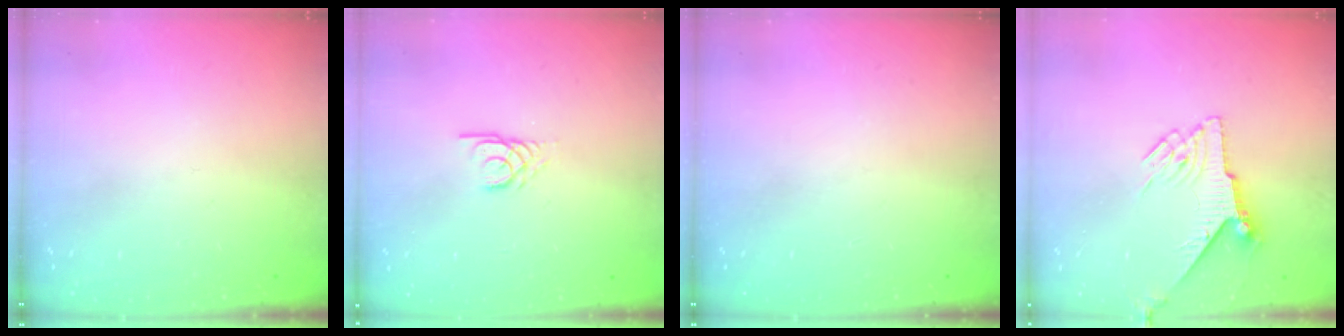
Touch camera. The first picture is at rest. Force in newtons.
{"total": 2.3, "press": 2.3, "slide": 0.2}
{"total": 0.0}
{"total": 6.7, "press": 6.6, "slide": 0.9}